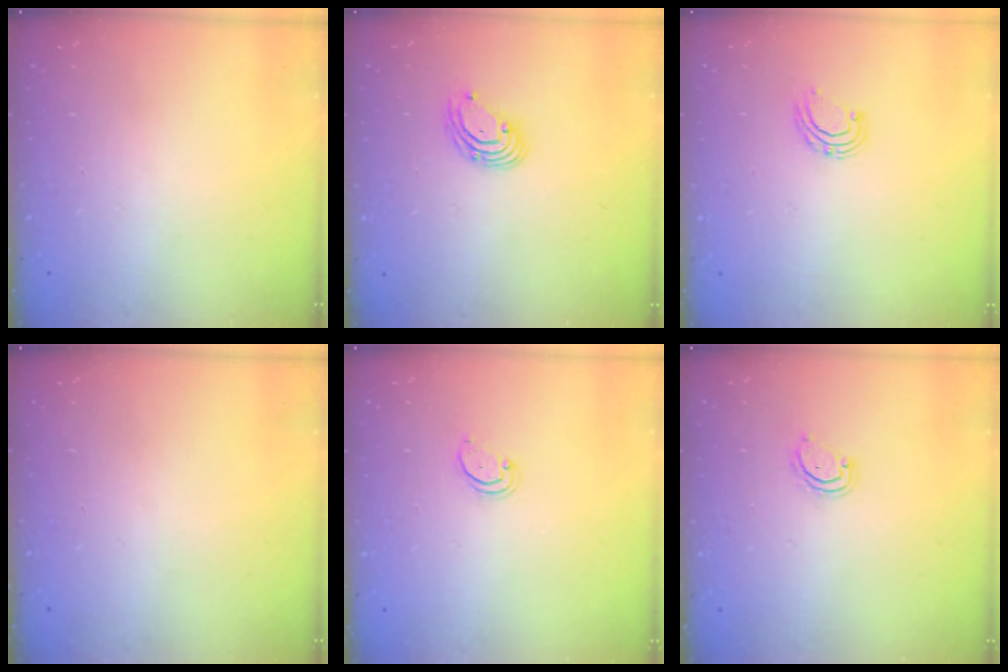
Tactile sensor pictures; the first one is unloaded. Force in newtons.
{"total": 3.9, "press": 3.9, "slide": 0.6}
{"total": 5.2, "press": 5.2, "slide": 0.6}
{"total": 0.0}
{"total": 2.2, "press": 2.2, "slide": 0.2}
{"total": 2.9, "press": 2.9, "slide": 0.3}